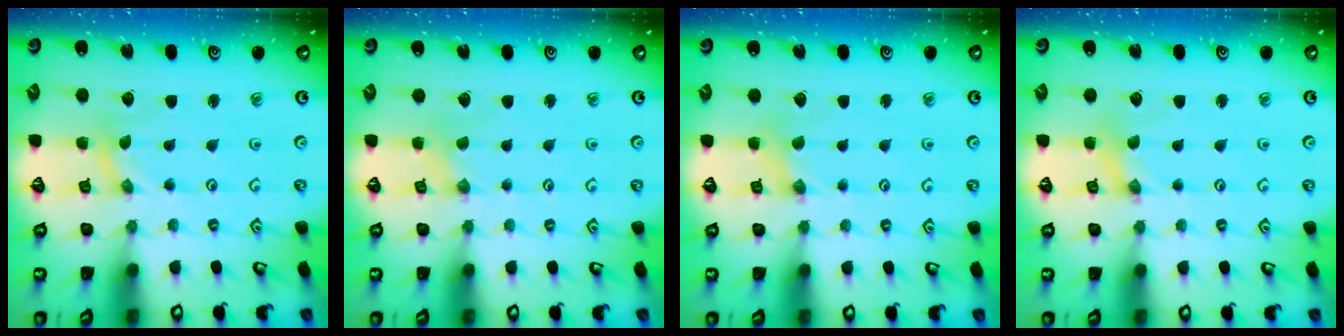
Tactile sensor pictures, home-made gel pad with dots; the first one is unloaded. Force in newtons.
{"total": 0.0}
{"total": 2.9, "press": 2.9, "slide": 0.6}
{"total": 1.2, "press": 1.1, "slide": 0.3}